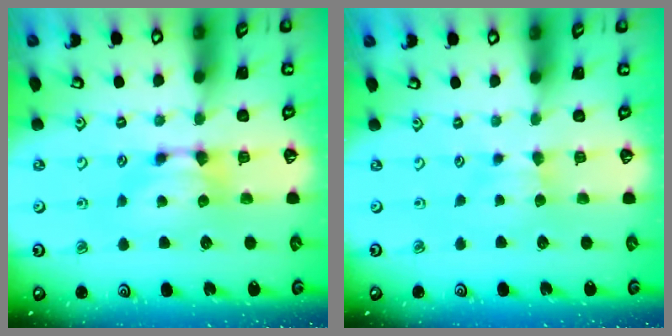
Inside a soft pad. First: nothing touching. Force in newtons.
{"total": 2.2, "press": 2.1, "slide": 0.4}